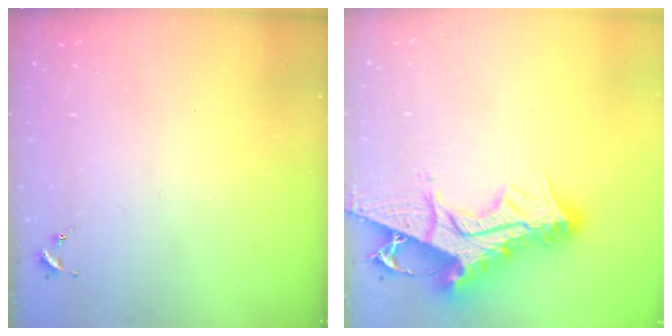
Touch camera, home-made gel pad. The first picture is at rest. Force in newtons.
{"total": 19.7, "press": 19.6, "slide": 1.6}